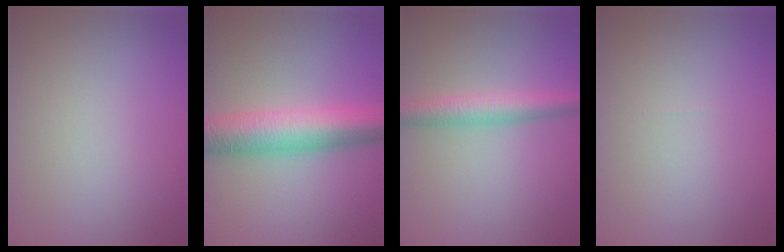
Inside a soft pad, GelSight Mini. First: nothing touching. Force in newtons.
{"total": 7.5, "press": 7.5, "slide": 0.1}
{"total": 3.6, "press": 3.6, "slide": 0.2}
{"total": 0.0}